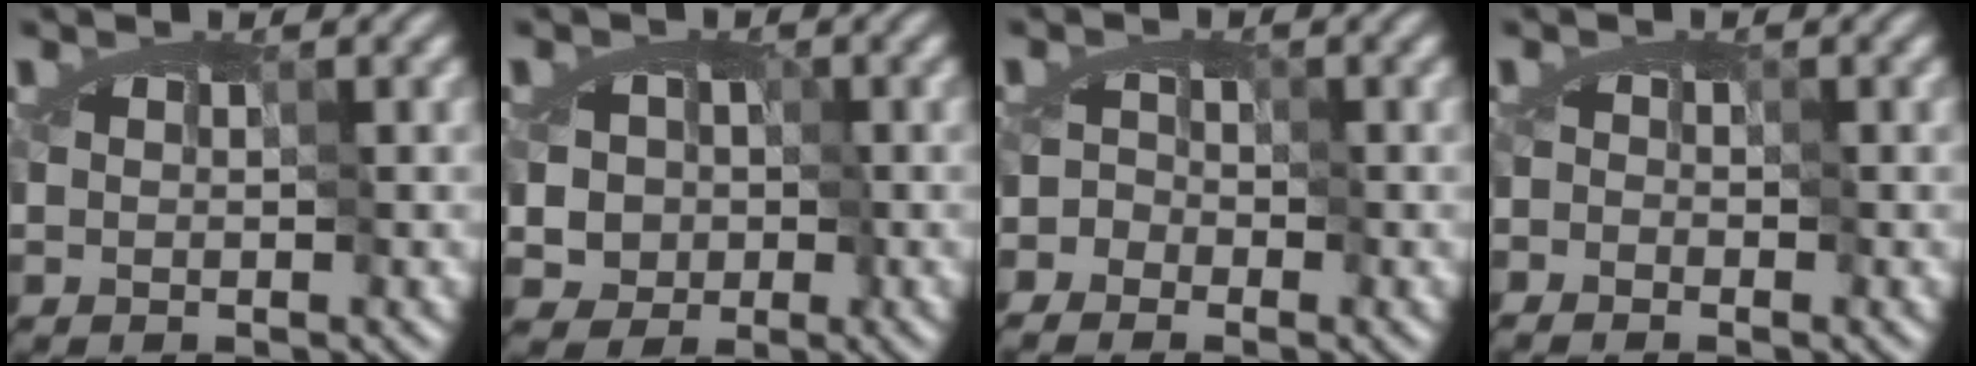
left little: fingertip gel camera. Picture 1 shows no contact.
{"total": 4.0, "force": [-0.8, 3.5, 1.7], "torque": [-0.020, 0.004, -0.027]}
{"total": 1.8, "force": [-1.1, 1.3, 0.3], "torque": [0.001, 0.006, -0.021]}
{"total": 1.0, "force": [-0.8, -0.3, -0.5], "torque": [0.008, -0.004, -0.014]}